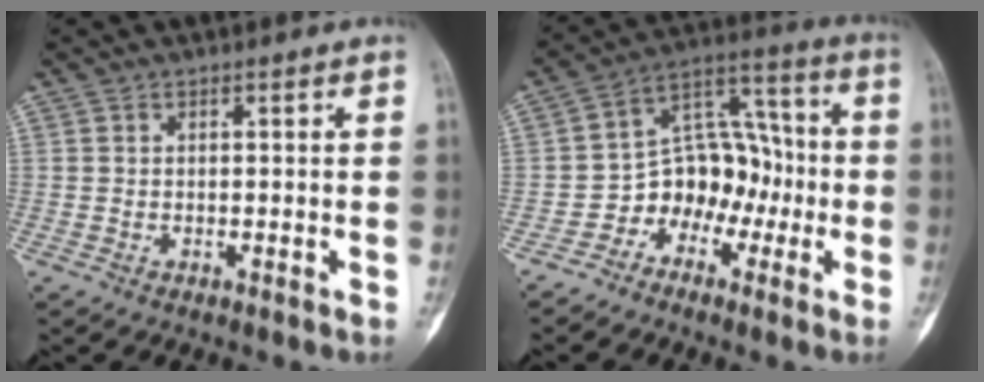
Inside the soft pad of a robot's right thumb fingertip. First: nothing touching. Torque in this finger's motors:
{"motor_torque": [0.18, 0.04, 0.54, -0.54, 0.02]}